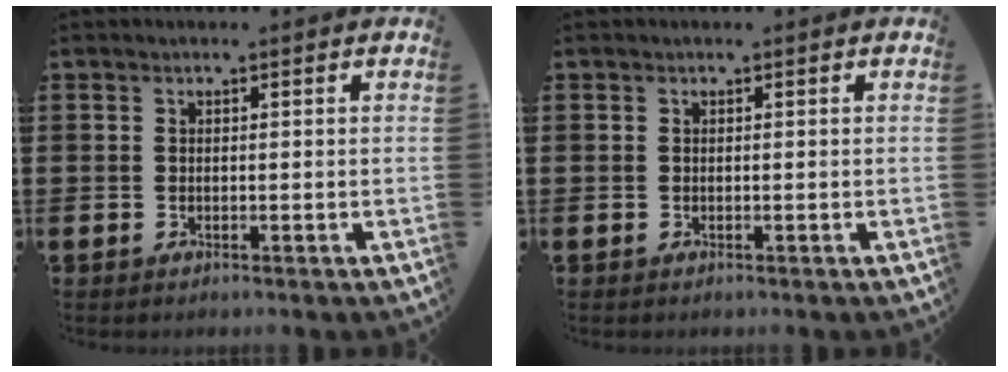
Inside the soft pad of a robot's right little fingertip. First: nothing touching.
{"total": 0.0}